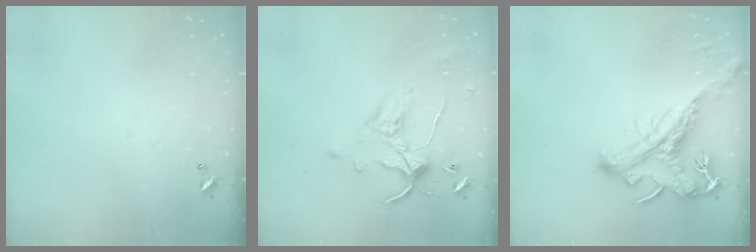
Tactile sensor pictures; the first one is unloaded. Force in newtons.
{"total": 1.1, "press": 0.3, "slide": 1.0}
{"total": 2.0, "press": 1.5, "slide": 1.3}